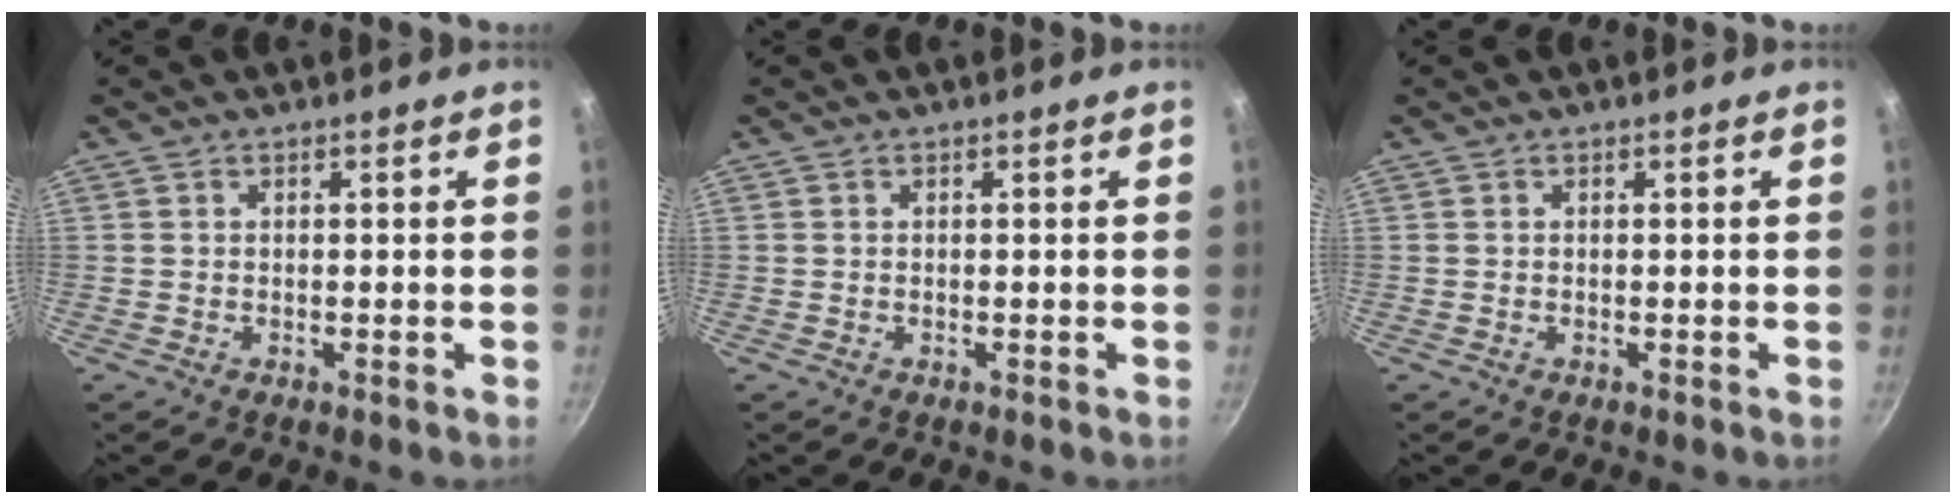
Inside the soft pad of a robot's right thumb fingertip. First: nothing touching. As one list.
[{"total": 0.0}, {"total": 0.0}]